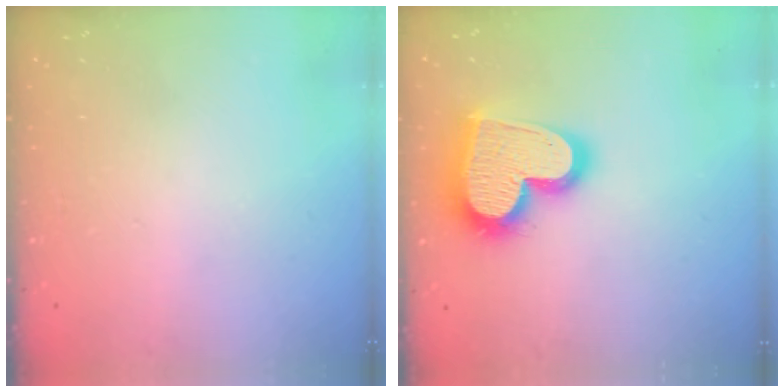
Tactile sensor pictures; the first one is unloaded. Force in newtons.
{"total": 21.5, "press": 21.4, "slide": 1.5}